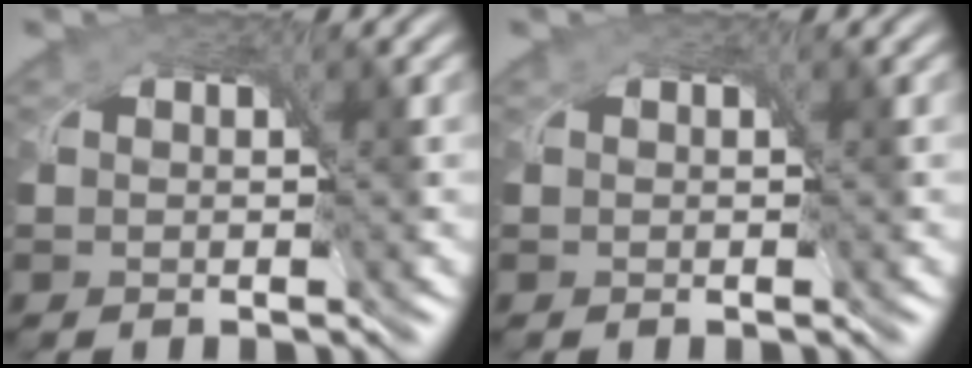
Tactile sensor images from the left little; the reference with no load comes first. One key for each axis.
{"total": 0.0}